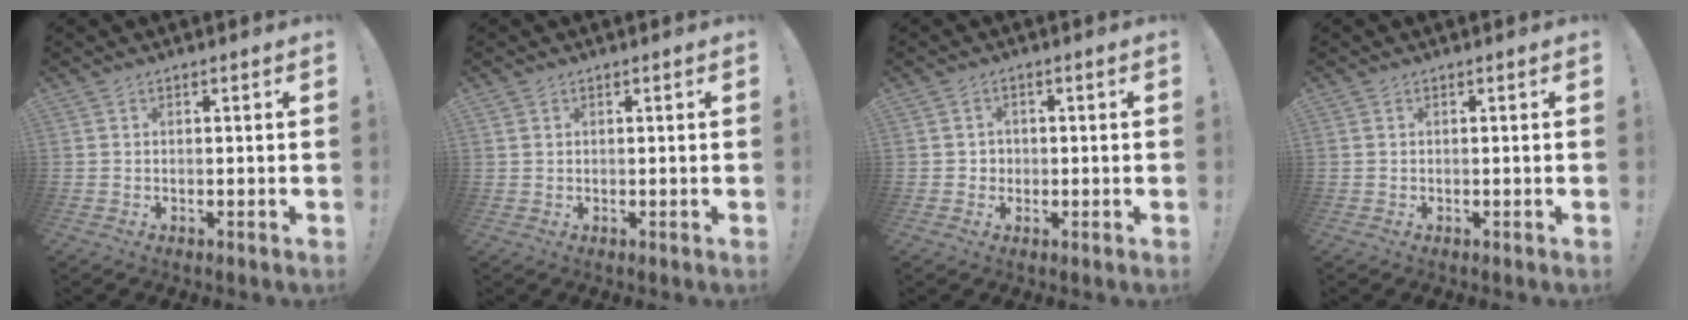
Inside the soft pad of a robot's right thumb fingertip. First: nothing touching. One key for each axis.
{"total": 0.8, "fx": 0.5, "fy": 0.6, "fz": 0.2, "tx": 0.003, "ty": -0.003, "tz": 0.009}
{"total": 2.4, "fx": -0.2, "fy": 2.3, "fz": 0.7, "tx": -0.011, "ty": 0.000, "tz": -0.005}
{"total": 0.0}